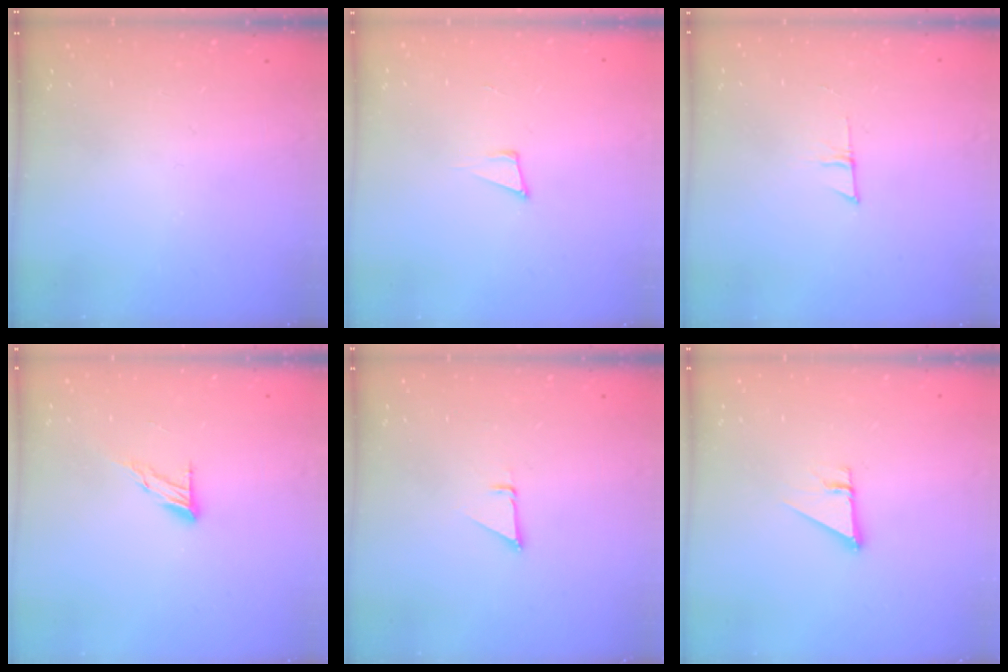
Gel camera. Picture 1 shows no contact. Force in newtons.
{"total": 4.6, "press": 3.2, "slide": 3.3}
{"total": 4.0, "press": 4.0, "slide": 0.4}
{"total": 7.3, "press": 7.3, "slide": 0.4}
{"total": 1.5, "press": 1.5, "slide": 0.1}
{"total": 2.7, "press": 2.7, "slide": 0.2}